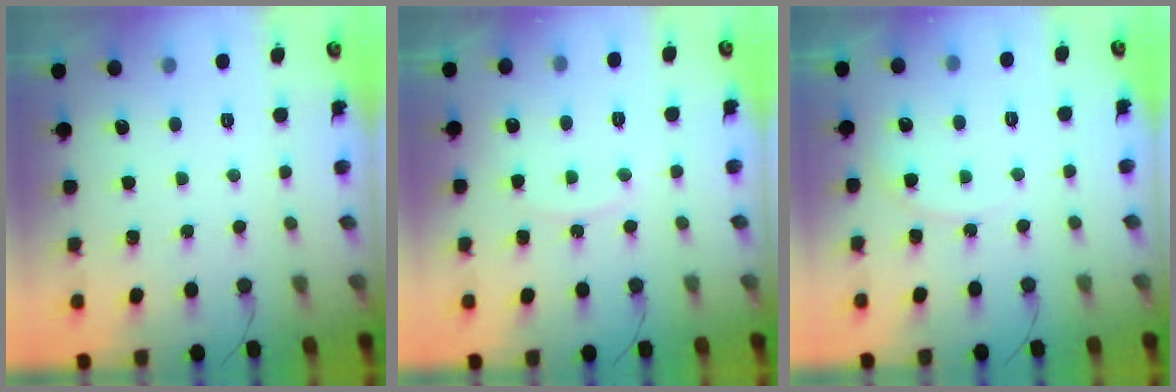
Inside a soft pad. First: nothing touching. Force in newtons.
{"total": 5.4, "press": 5.4, "slide": 0.4}
{"total": 5.0, "press": 5.0, "slide": 0.5}